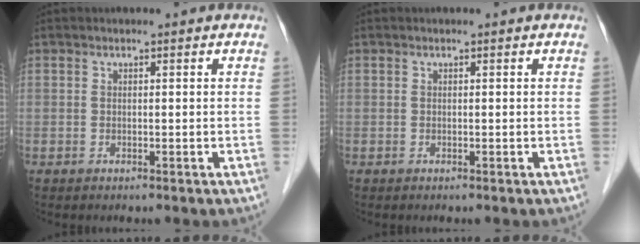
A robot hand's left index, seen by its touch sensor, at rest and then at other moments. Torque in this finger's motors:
{"motor_torque": [0.02, 0.00, -0.01, -0.01]}